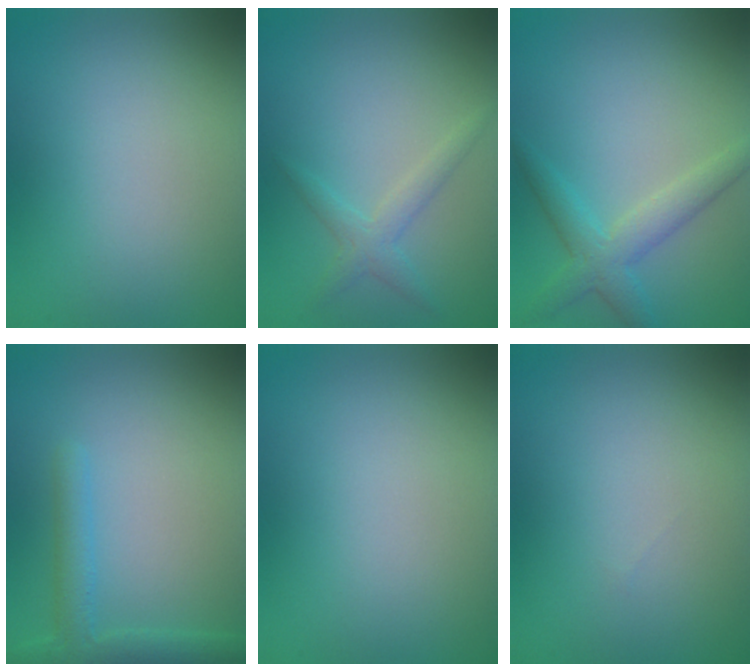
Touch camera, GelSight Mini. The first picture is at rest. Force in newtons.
{"total": 2.0, "press": 2.0, "slide": 0.0}
{"total": 3.3, "press": 3.3, "slide": 0.2}
{"total": 2.8, "press": 2.8, "slide": 0.2}
{"total": 0.0}
{"total": 0.0}